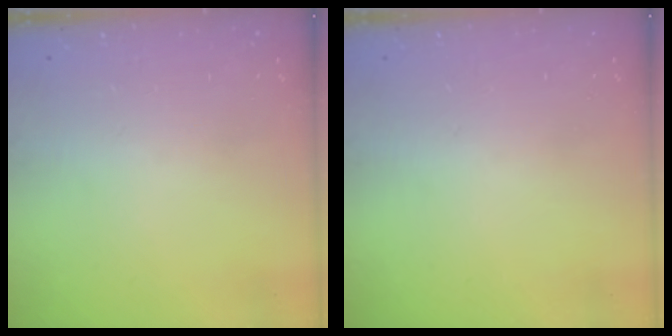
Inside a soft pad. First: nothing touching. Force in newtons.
{"total": 0.0}